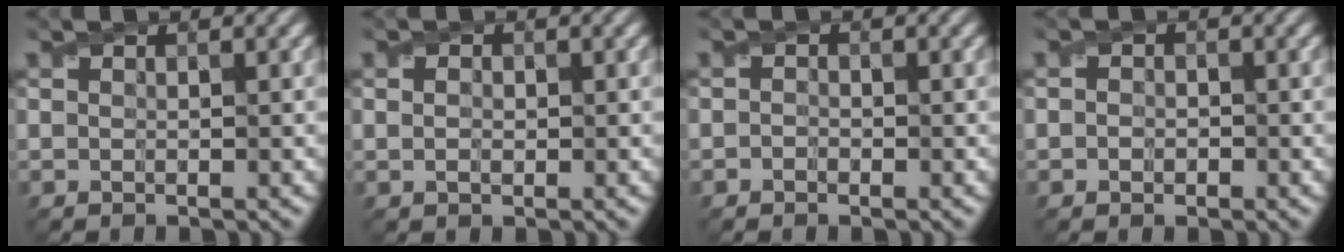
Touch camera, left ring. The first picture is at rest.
{"total": 1.4, "force": [0.2, 0.9, 1.0], "torque": [-0.020, 0.001, 0.004]}
{"total": 0.6, "force": [-0.3, 0.4, 0.3], "torque": [-0.006, -0.002, -0.008]}
{"total": 1.0, "force": [-0.3, 0.8, 0.5], "torque": [-0.011, -0.002, -0.009]}